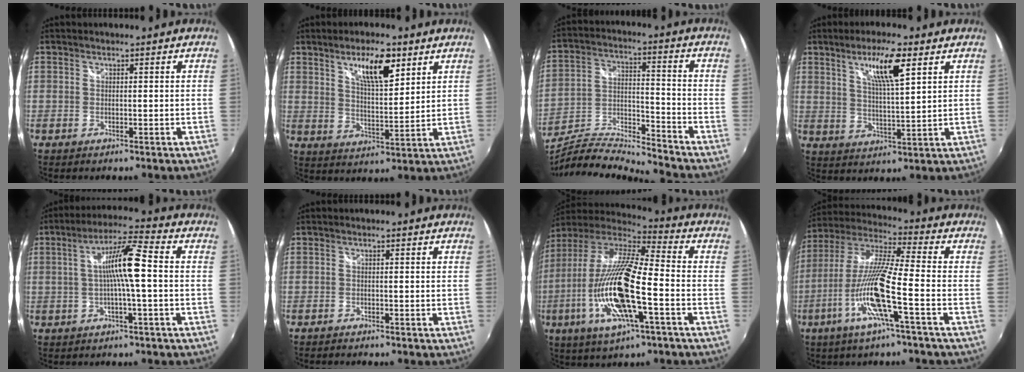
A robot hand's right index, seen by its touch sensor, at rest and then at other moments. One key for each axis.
{"total": 9.4, "fx": 5.3, "fy": 2.9, "fz": 7.2, "tx": -0.113, "ty": 0.002, "tz": 0.093}
{"total": 12.2, "fx": -11.4, "fy": 0.1, "fz": 4.4, "tx": -0.087, "ty": -0.009, "tz": -0.217}
{"total": 8.7, "fx": 4.6, "fy": 1.3, "fz": 7.3, "tx": -0.126, "ty": 0.002, "tz": 0.081}
{"total": 8.9, "fx": -0.5, "fy": 0.1, "fz": 8.9, "tx": -0.165, "ty": 0.017, "tz": -0.009}
{"total": 1.6, "fx": -1.5, "fy": 0.3, "fz": 0.3, "tx": -0.016, "ty": -0.008, "tz": -0.028}
{"total": 21.1, "fx": -6.4, "fy": 4.6, "fz": 19.6, "tx": -0.371, "ty": -0.031, "tz": -0.125}
{"total": 14.8, "fx": -6.3, "fy": 0.2, "fz": 13.4, "tx": -0.260, "ty": -0.020, "tz": -0.124}